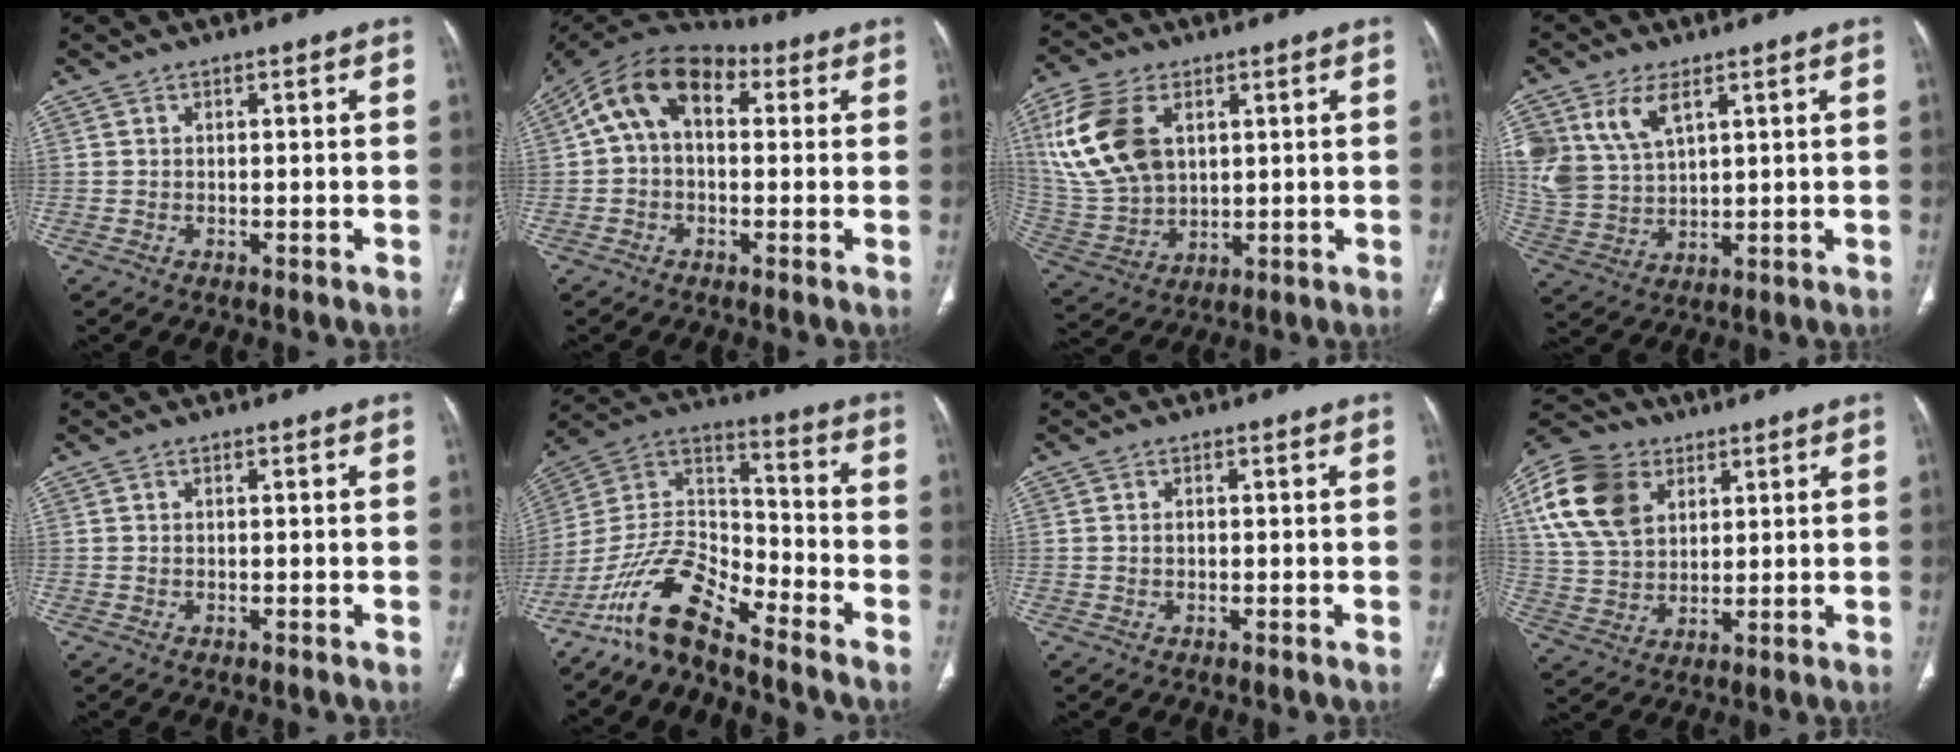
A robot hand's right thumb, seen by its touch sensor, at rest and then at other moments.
{"total": 12.8, "force": [2.8, 8.0, 9.6], "torque": [-0.153, 0.041, 0.034]}
{"total": 17.1, "force": [5.2, 11.1, 11.9], "torque": [-0.239, -0.011, 0.115]}
{"total": 11.0, "force": [5.3, 6.4, 7.2], "torque": [-0.152, -0.011, 0.118]}
{"total": 0.0}
{"total": 13.3, "force": [-10.9, 3.8, 6.7], "torque": [-0.123, 0.091, -0.216]}
{"total": 0.9, "force": [0.0, 0.6, 0.6], "torque": [-0.014, 0.004, 0.000]}
{"total": 16.2, "force": [6.1, 11.8, 9.3], "torque": [-0.169, -0.003, 0.114]}